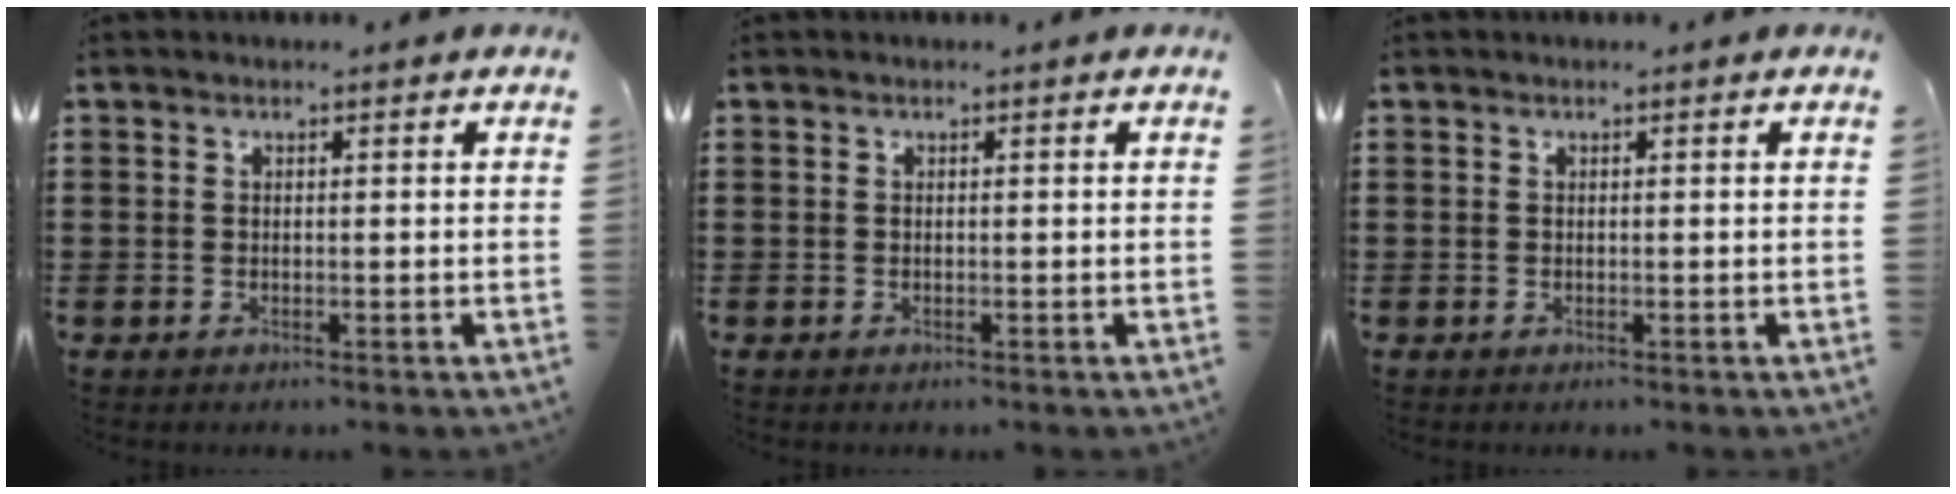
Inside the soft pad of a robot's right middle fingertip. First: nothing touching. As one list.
[{"total": 0.0}, {"total": 0.0}]